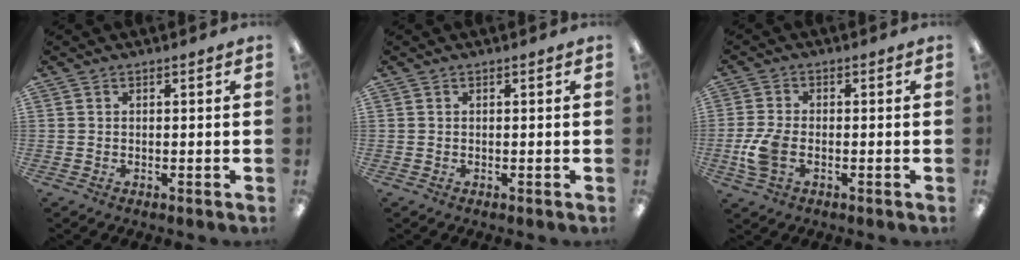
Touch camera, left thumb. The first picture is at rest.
{"total": 0.0}
{"total": 7.0, "force": [-1.7, 4.1, 5.4], "torque": [-0.117, 0.004, -0.032]}